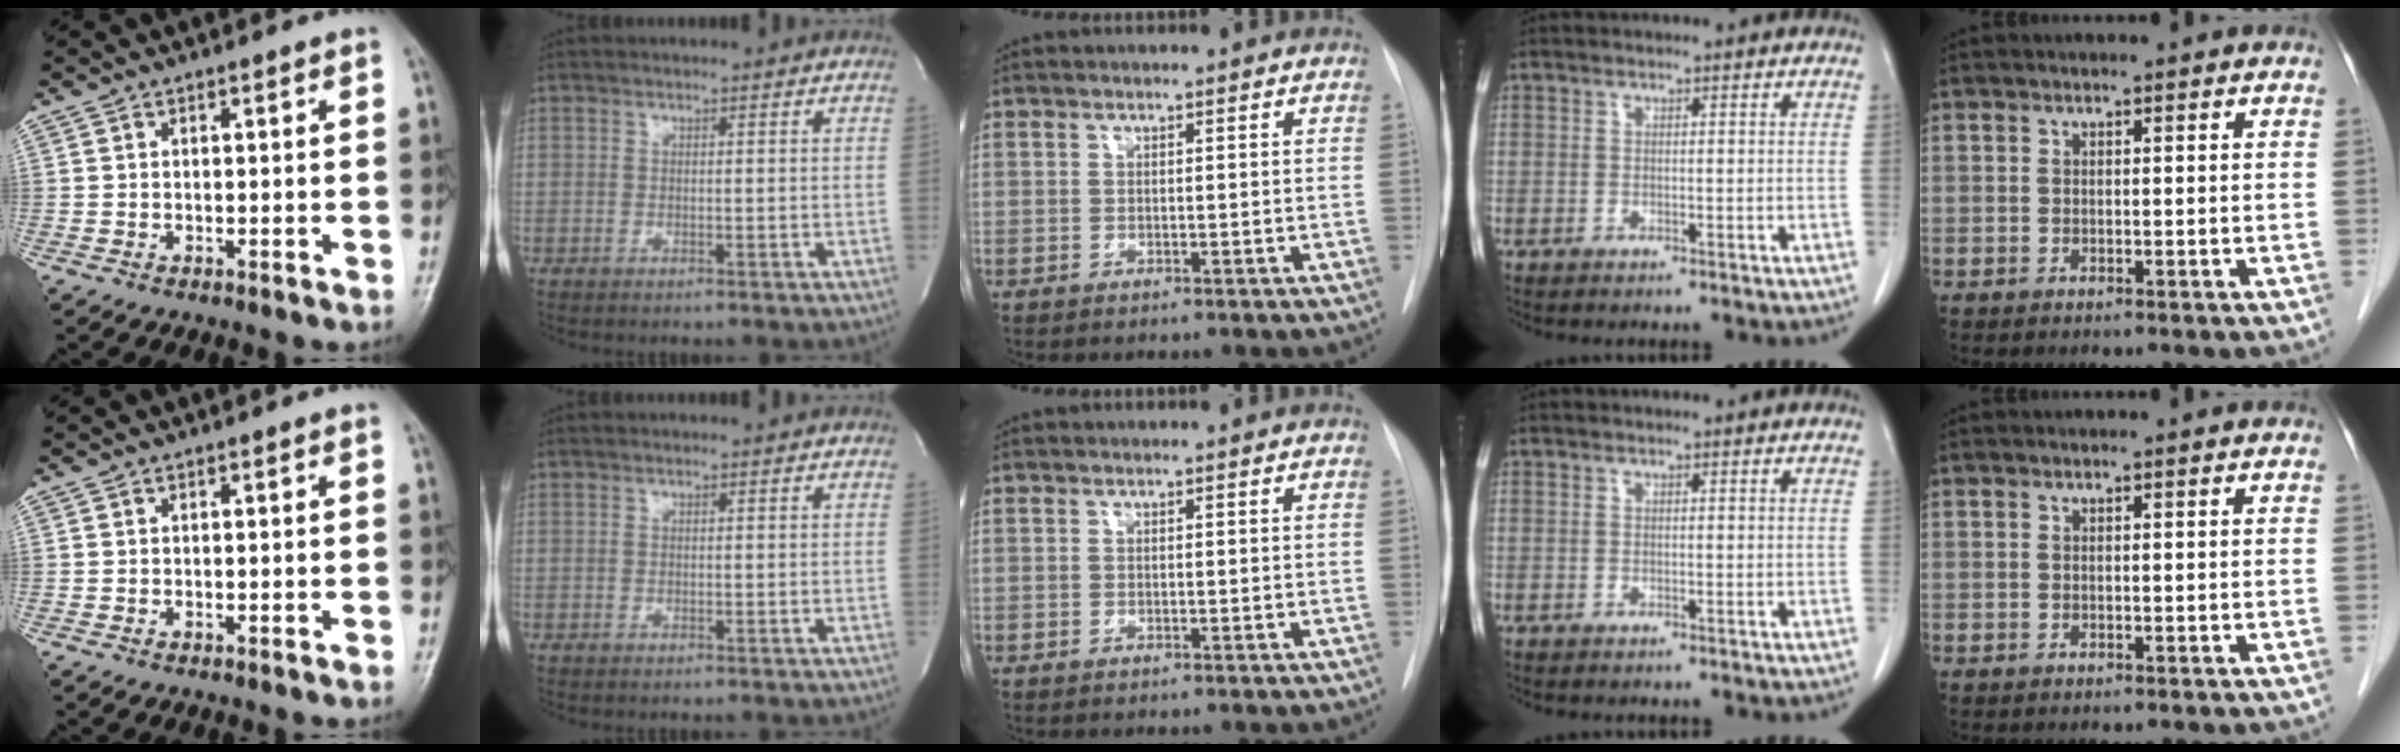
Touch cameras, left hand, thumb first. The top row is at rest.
{}